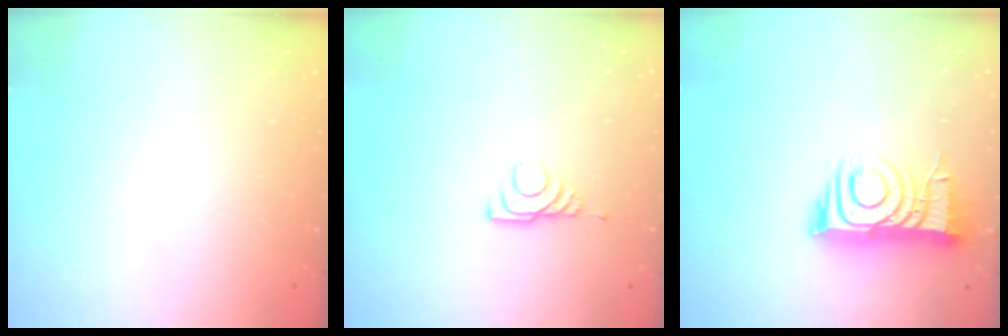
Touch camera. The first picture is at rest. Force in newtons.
{"total": 6.2, "press": 6.1, "slide": 0.8}
{"total": 10.8, "press": 10.7, "slide": 1.4}